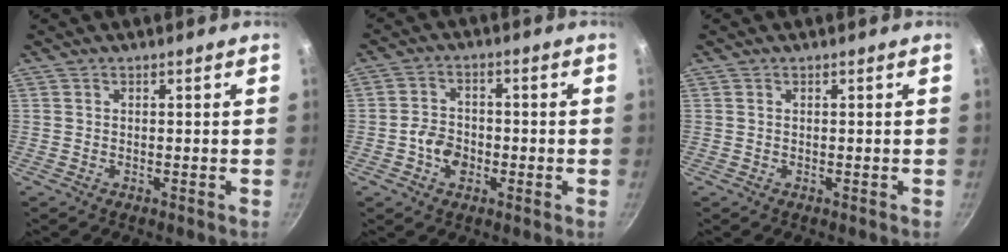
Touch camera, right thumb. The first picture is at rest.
{"total": 5.4, "force": [-1.7, 4.0, 3.2], "torque": [-0.042, 0.018, -0.036]}
{"total": 0.0}